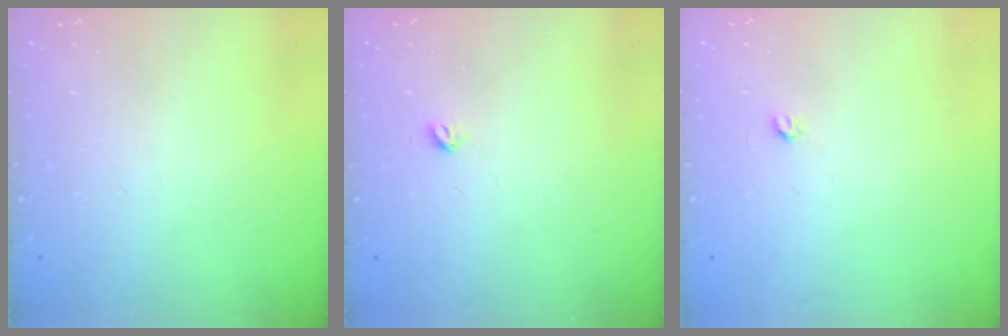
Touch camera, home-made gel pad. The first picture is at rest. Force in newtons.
{"total": 4.0, "press": 3.9, "slide": 0.7}
{"total": 3.0, "press": 3.0, "slide": 0.2}